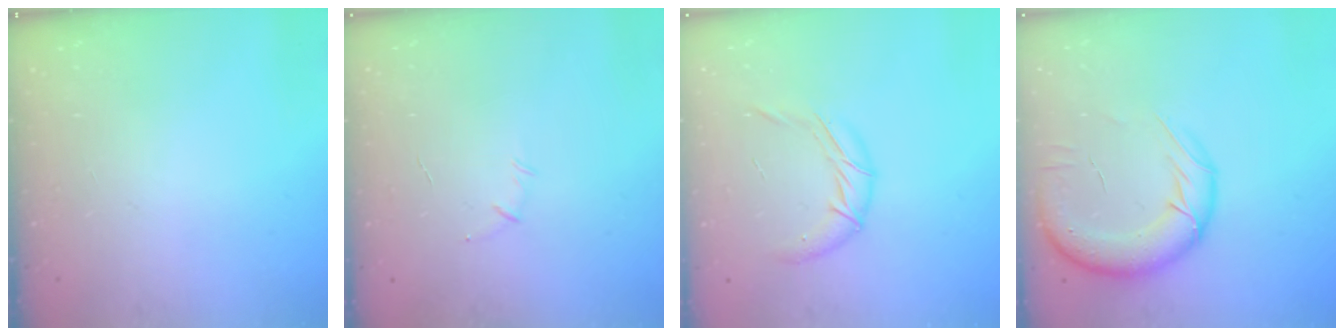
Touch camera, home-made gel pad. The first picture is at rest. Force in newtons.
{"total": 4.1, "press": 4.0, "slide": 1.0}
{"total": 9.5, "press": 9.4, "slide": 1.1}
{"total": 17.6, "press": 17.3, "slide": 3.5}